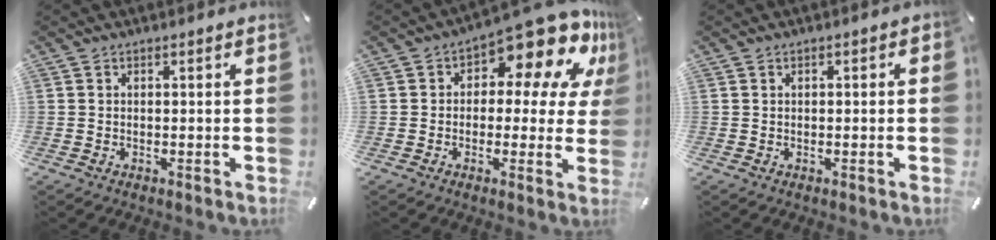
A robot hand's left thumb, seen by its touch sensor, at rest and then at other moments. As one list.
[{"total": 14.0, "force": [8.6, 6.1, 9.3], "torque": [-0.129, -0.072, 0.145]}, {"total": 0.6, "force": [-0.1, 0.5, 0.4], "torque": [-0.006, 0.003, -0.003]}]